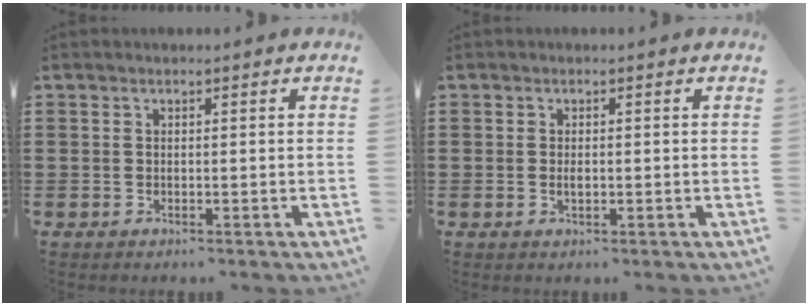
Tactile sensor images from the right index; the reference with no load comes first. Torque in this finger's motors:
{"motor_torque": [1.11, 1.03, 0.09, 0.05]}